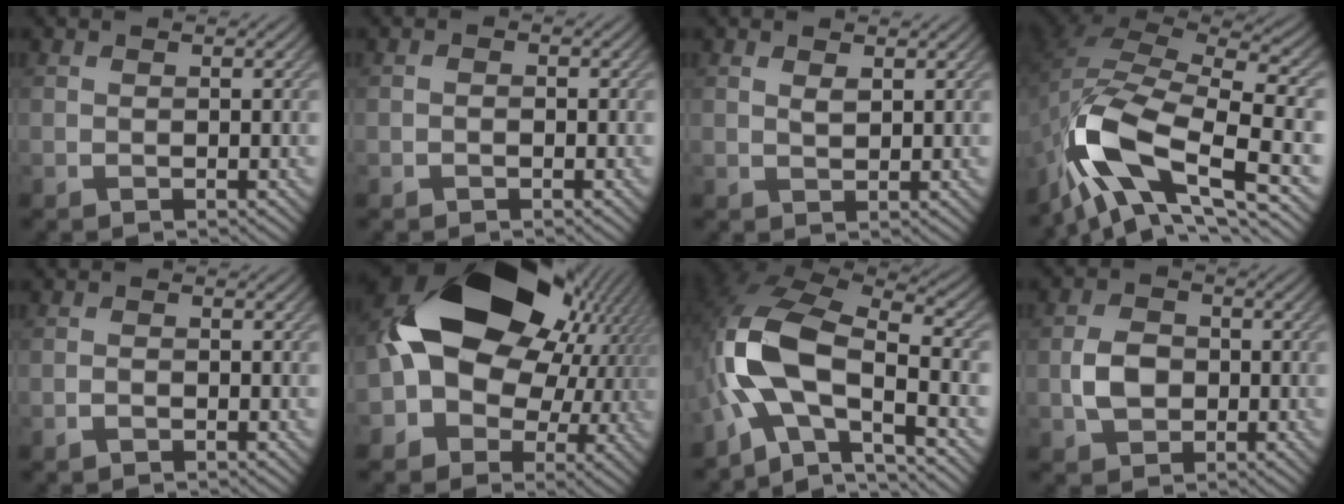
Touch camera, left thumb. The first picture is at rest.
{"total": 0.7, "force": [-0.4, 0.5, 0.3], "torque": [-0.006, 0.000, -0.008]}
{"total": 1.3, "force": [0.8, 0.6, 0.9], "torque": [-0.022, -0.003, 0.018]}
{"total": 14.1, "force": [-6.6, 5.8, 11.0], "torque": [-0.225, -0.009, -0.130]}
{"total": 1.0, "force": [-0.7, 0.4, 0.5], "torque": [-0.011, 0.001, -0.015]}
{"total": 17.8, "force": [2.3, 13.5, 11.4], "torque": [-0.194, -0.003, 0.041]}
{"total": 14.0, "force": [-3.7, 7.1, 11.6], "torque": [-0.255, -0.013, -0.077]}
{"total": 4.0, "force": [-0.7, 3.1, 2.4], "torque": [-0.056, 0.001, -0.018]}